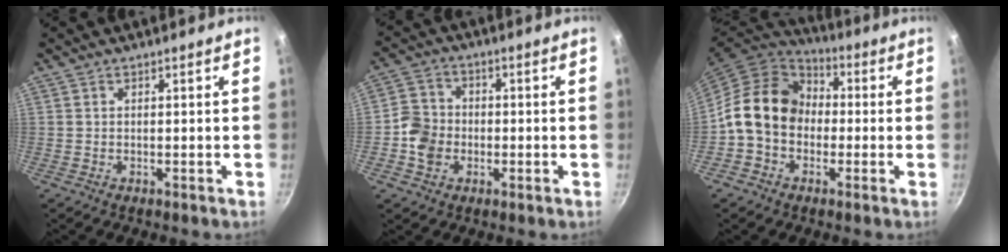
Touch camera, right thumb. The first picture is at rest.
{"total": 6.8, "force": [-1.5, 5.9, 2.9], "torque": [-0.033, 0.016, -0.043]}
{"total": 14.2, "force": [-0.4, 11.4, 8.4], "torque": [-0.108, 0.034, -0.025]}